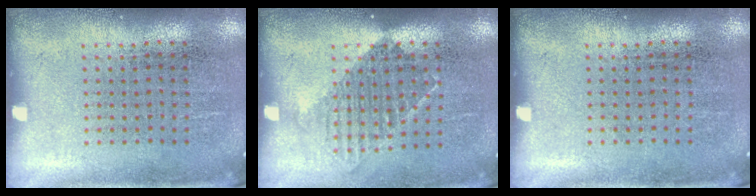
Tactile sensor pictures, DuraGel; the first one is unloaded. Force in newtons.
{"total": 1.2, "press": 1.0, "slide": 0.7}
{"total": 0.0}